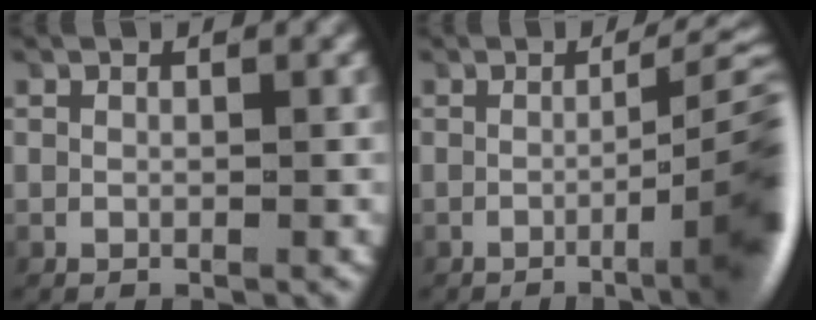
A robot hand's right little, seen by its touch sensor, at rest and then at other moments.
{"total": 8.3, "force": [-1.9, 2.2, 7.7], "torque": [-0.078, 0.002, -0.036]}